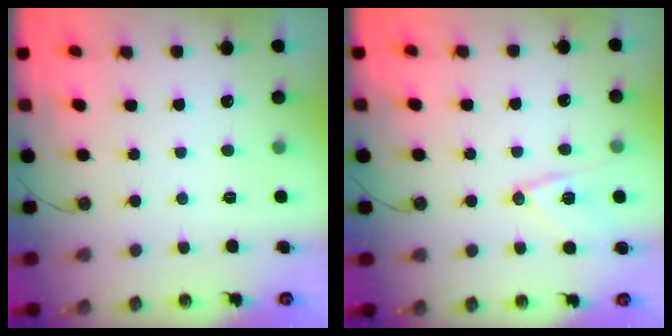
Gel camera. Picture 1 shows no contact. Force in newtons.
{"total": 12.0, "press": 12.0, "slide": 0.5}